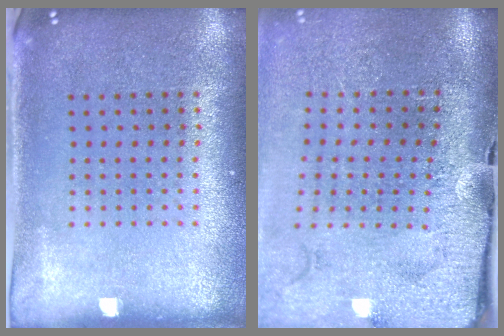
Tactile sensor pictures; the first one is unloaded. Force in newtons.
{"total": 4.5, "press": 3.5, "slide": 2.9}